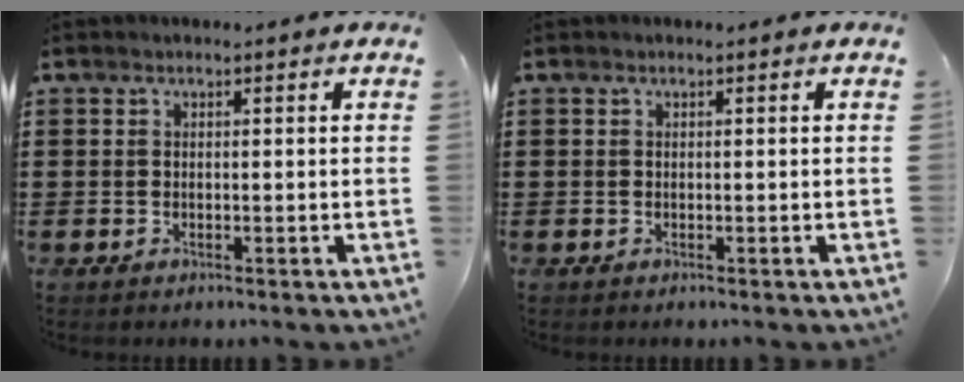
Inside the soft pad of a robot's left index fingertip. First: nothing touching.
{"total": 0.0}